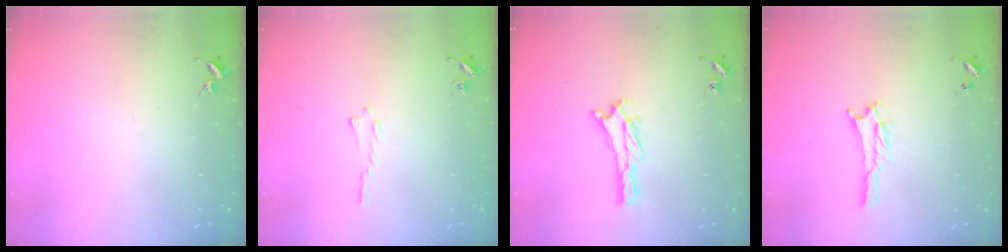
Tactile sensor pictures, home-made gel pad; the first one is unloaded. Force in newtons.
{"total": 0.0}
{"total": 3.2, "press": 3.1, "slide": 0.3}
{"total": 2.8, "press": 2.8, "slide": 0.3}